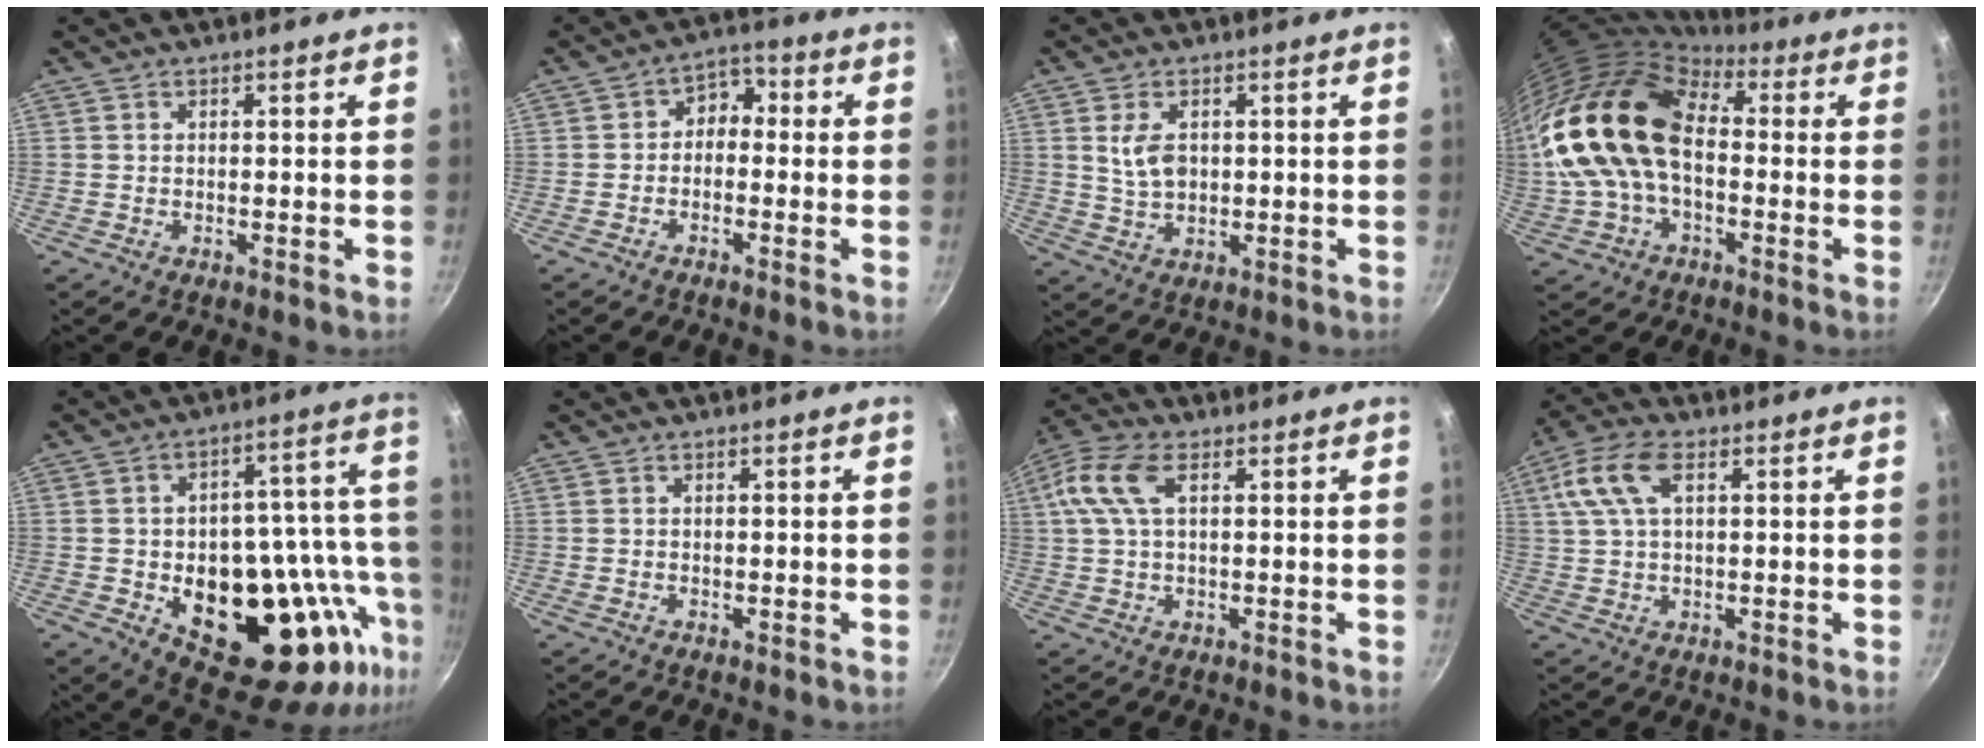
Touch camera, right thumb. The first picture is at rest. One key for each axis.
{"total": 4.3, "fx": -0.9, "fy": 3.3, "fz": 2.5, "tx": -0.013, "ty": 0.023, "tz": -0.028}
{"total": 5.6, "fx": 1.1, "fy": 3.5, "fz": 4.2, "tx": -0.069, "ty": -0.005, "tz": 0.025}
{"total": 21.9, "fx": 0.4, "fy": 14.2, "fz": 16.7, "tx": -0.325, "ty": 0.036, "tz": -0.002}
{"total": 25.7, "fx": -6.2, "fy": 13.7, "fz": 20.9, "tx": -0.238, "ty": 0.011, "tz": -0.076}
{"total": 0.0}
{"total": 9.4, "fx": 2.8, "fy": 4.9, "fz": 7.5, "tx": -0.157, "ty": 0.024, "tz": 0.045}
{"total": 9.3, "fx": 3.1, "fy": 4.7, "fz": 7.4, "tx": -0.151, "ty": 0.021, "tz": 0.055}